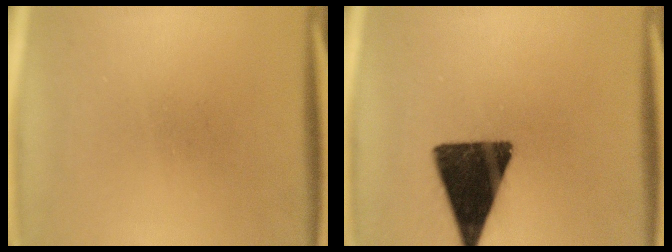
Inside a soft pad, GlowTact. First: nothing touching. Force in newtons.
{"total": 15.9}